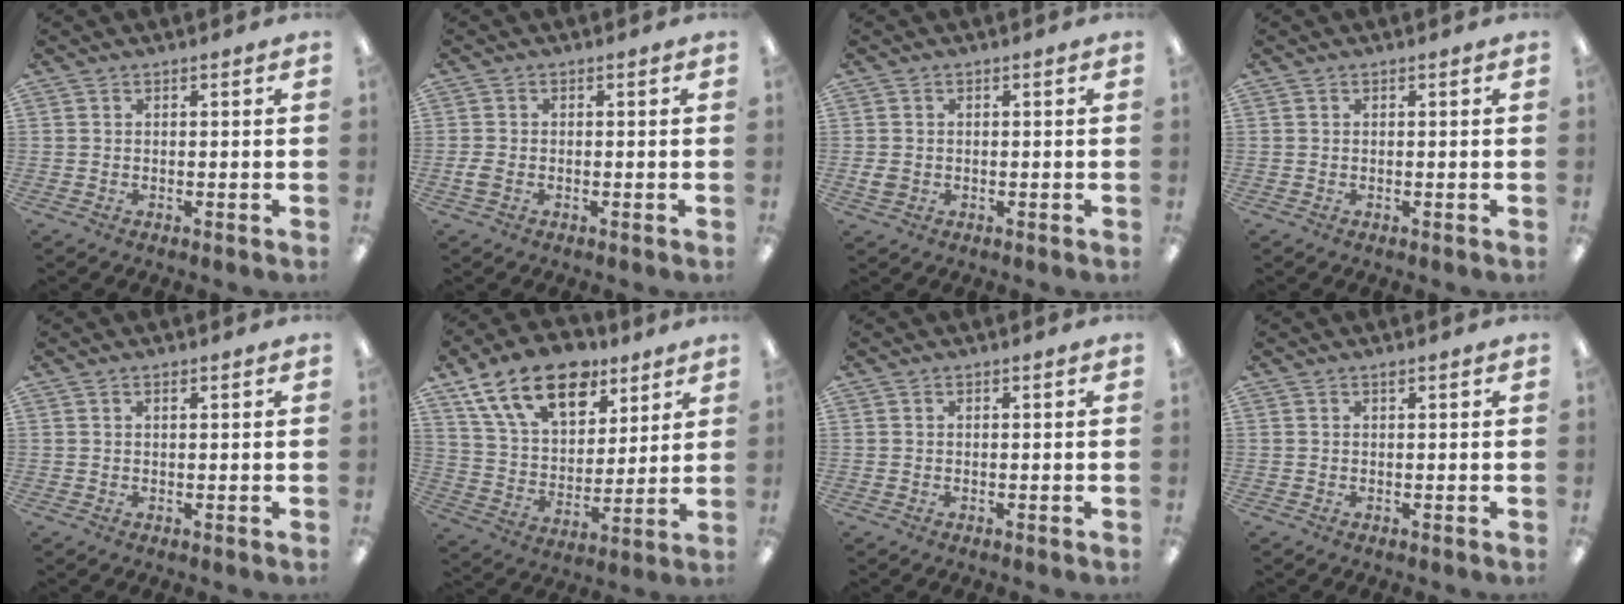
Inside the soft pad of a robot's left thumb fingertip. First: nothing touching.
{"total": 2.2, "force": [-0.7, 1.4, 1.6], "torque": [-0.034, 0.001, -0.013]}
{"total": 2.5, "force": [-0.3, 2.0, 1.4], "torque": [-0.030, 0.002, -0.007]}
{"total": 0.0}
{"total": 0.7, "force": [0.5, 0.3, 0.4], "torque": [-0.010, 0.002, 0.009]}
{"total": 18.8, "force": [11.7, 10.5, 10.3], "torque": [-0.172, -0.051, 0.211]}
{"total": 0.0}
{"total": 0.6, "force": [0.5, 0.1, 0.3], "torque": [-0.007, 0.002, 0.008]}